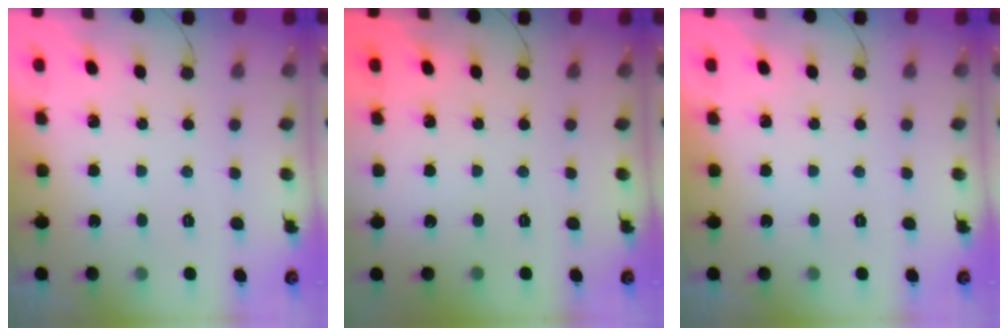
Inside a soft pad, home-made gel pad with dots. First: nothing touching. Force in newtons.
{"total": 0.0}
{"total": 0.0}